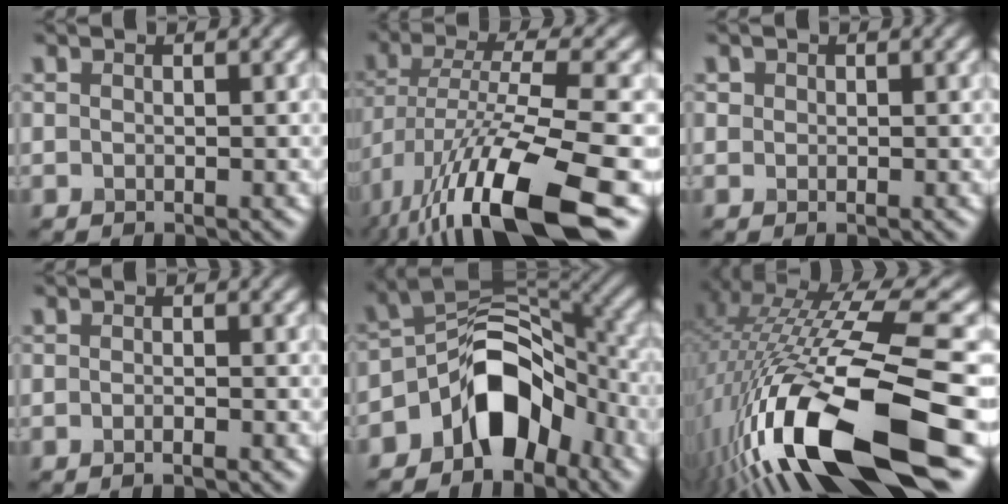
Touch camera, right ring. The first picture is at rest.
{"total": 14.3, "force": [-6.8, 4.1, 11.9], "torque": [-0.225, -0.008, -0.110]}
{"total": 0.7, "force": [0.3, 0.6, 0.1], "torque": [0.003, -0.001, 0.006]}
{"total": 0.9, "force": [-0.5, 0.1, 0.7], "torque": [-0.010, -0.003, -0.009]}
{"total": 8.6, "force": [-4.8, 5.0, 5.2], "torque": [-0.051, 0.015, -0.095]}
{"total": 18.5, "force": [-5.9, 5.6, 16.6], "torque": [-0.318, -0.015, -0.093]}